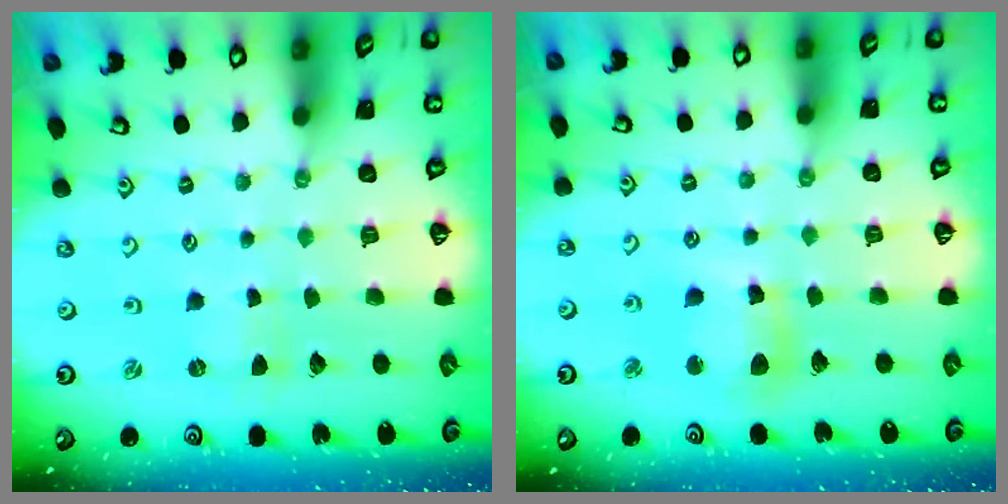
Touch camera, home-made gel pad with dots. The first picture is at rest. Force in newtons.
{"total": 10.4, "press": 10.4, "slide": 1.2}